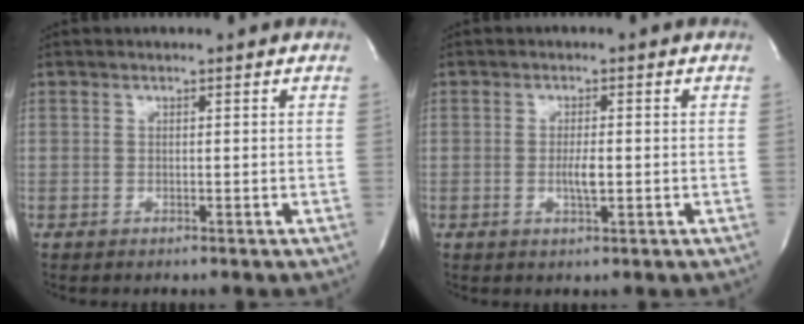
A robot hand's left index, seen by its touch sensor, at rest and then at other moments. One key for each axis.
{"total": 2.4, "fx": -0.5, "fy": 0.4, "fz": 2.4, "tx": -0.046, "ty": -0.006, "tz": -0.010}